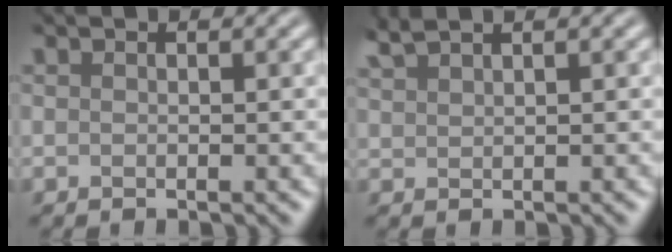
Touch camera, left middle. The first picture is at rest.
{"total": 1.8, "force": [1.6, -0.7, -0.1], "torque": [-0.017, 0.005, 0.049]}